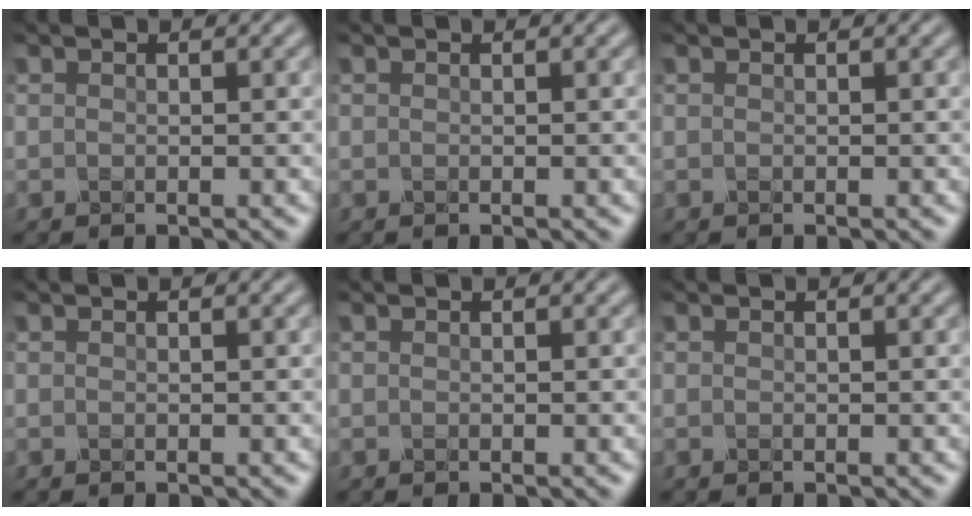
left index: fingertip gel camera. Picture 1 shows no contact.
{"total": 0.0}
{"total": 0.0}
{"total": 0.0}
{"total": 0.0}
{"total": 0.0}